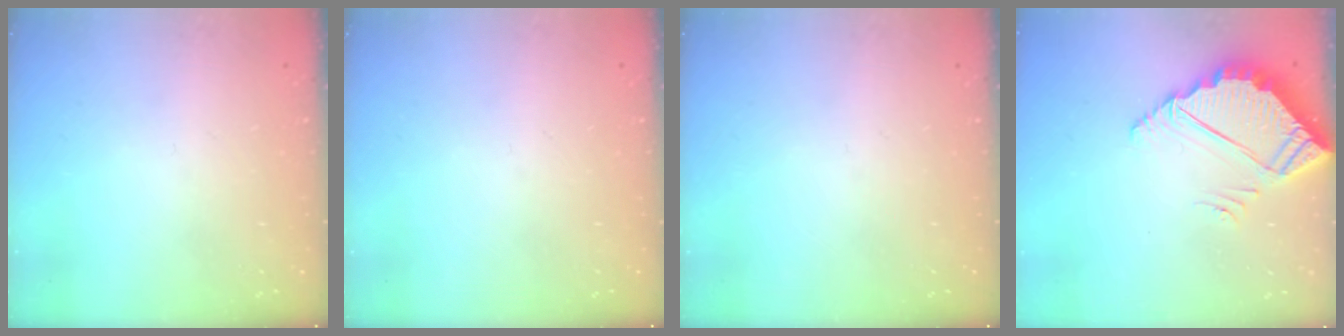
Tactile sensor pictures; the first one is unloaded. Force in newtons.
{"total": 0.0}
{"total": 0.0}
{"total": 4.5, "press": 4.4, "slide": 0.3}